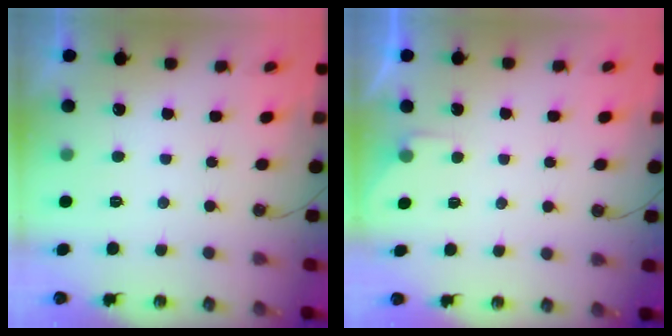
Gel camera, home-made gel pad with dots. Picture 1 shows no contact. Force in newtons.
{"total": 2.9, "press": 2.8, "slide": 0.4}